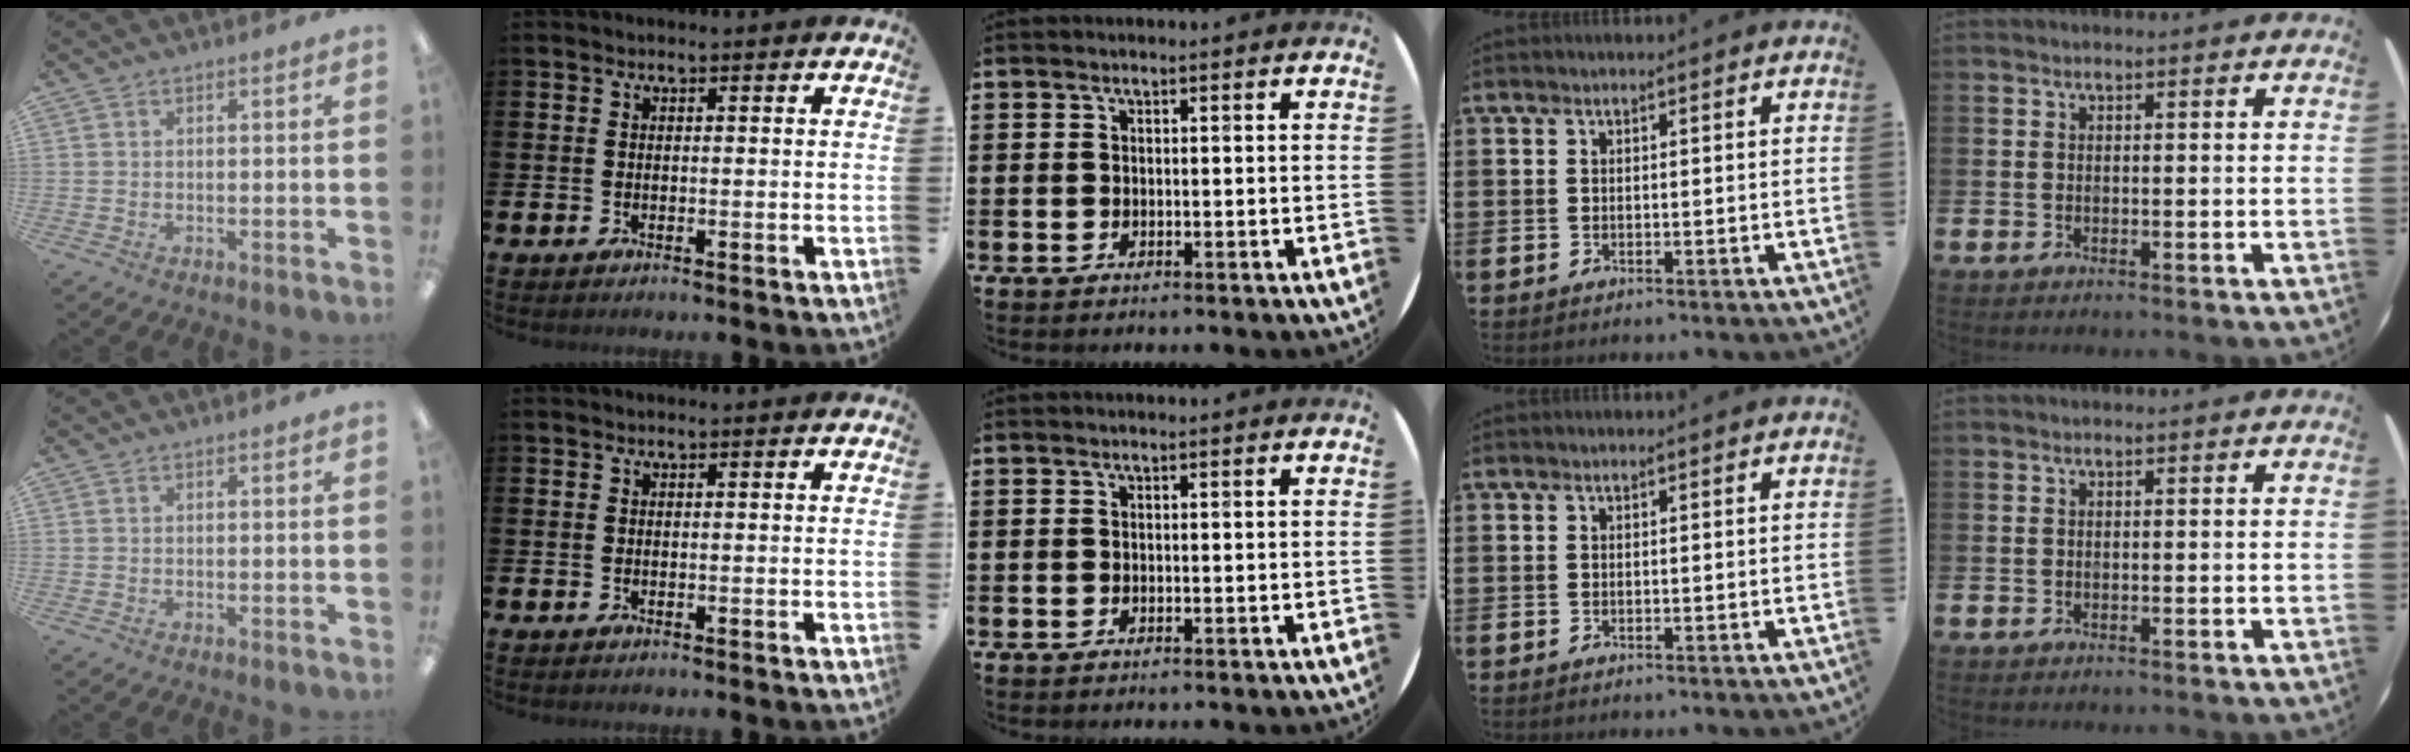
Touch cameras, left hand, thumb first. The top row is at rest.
{}